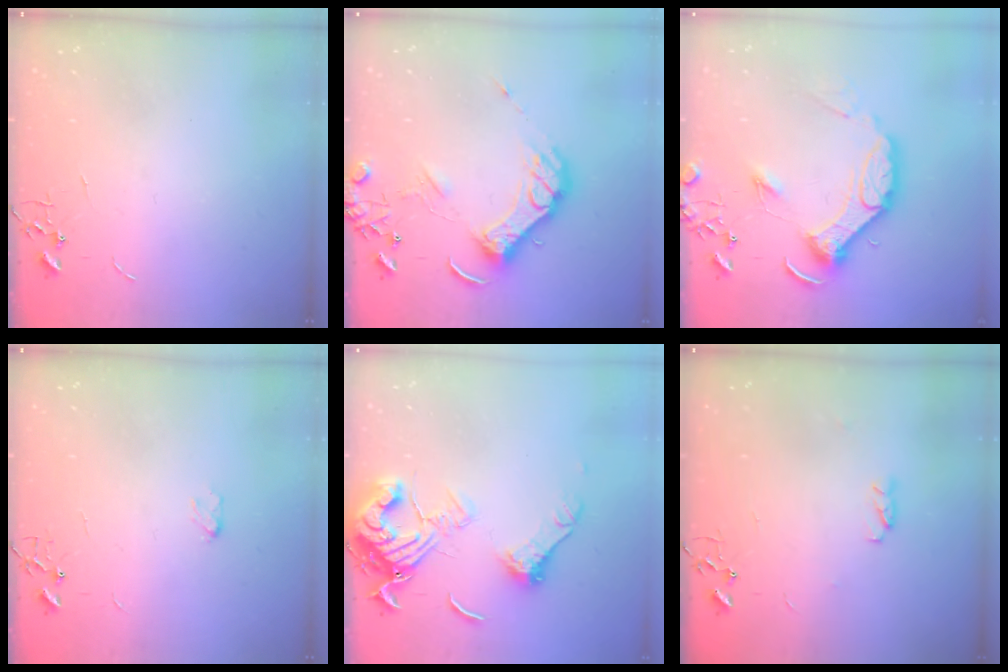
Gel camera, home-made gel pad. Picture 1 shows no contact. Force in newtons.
{"total": 13.8, "press": 13.7, "slide": 2.2}
{"total": 14.3, "press": 14.2, "slide": 2.0}
{"total": 3.1, "press": 3.1, "slide": 0.4}
{"total": 16.4, "press": 16.3, "slide": 1.9}
{"total": 3.5, "press": 3.4, "slide": 1.0}